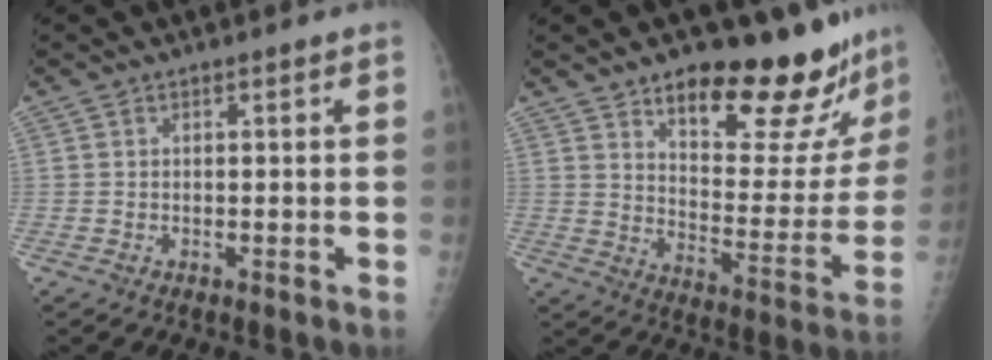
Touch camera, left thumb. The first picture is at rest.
{"total": 22.8, "force": [18.1, 7.1, 12.0], "torque": [-0.113, -0.121, 0.246]}